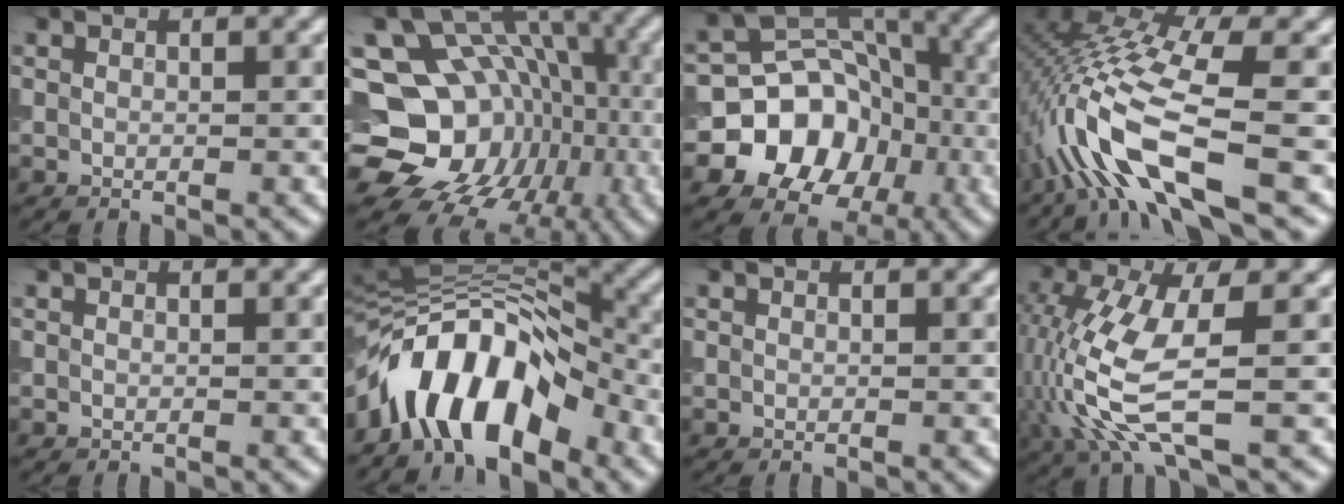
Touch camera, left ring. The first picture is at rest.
{"total": 18.4, "force": [-4.2, 15.7, 8.7], "torque": [-0.137, 0.000, -0.066]}
{"total": 11.1, "force": [-3.2, 9.5, 4.6], "torque": [-0.071, 0.005, -0.092]}
{"total": 10.2, "force": [-3.1, 3.0, 9.3], "torque": [-0.196, 0.013, -0.065]}
{"total": 0.0}
{"total": 9.8, "force": [-5.1, 4.5, 7.1], "torque": [-0.104, 0.021, -0.097]}
{"total": 0.0}
{"total": 7.3, "force": [-1.7, 2.7, 6.6], "torque": [-0.176, -0.007, -0.032]}